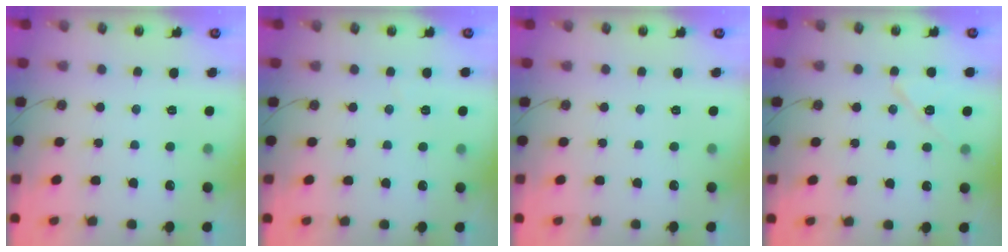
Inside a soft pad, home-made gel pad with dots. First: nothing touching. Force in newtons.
{"total": 1.5, "press": 1.5, "slide": 0.5}
{"total": 0.0}
{"total": 9.1, "press": 9.0, "slide": 1.7}